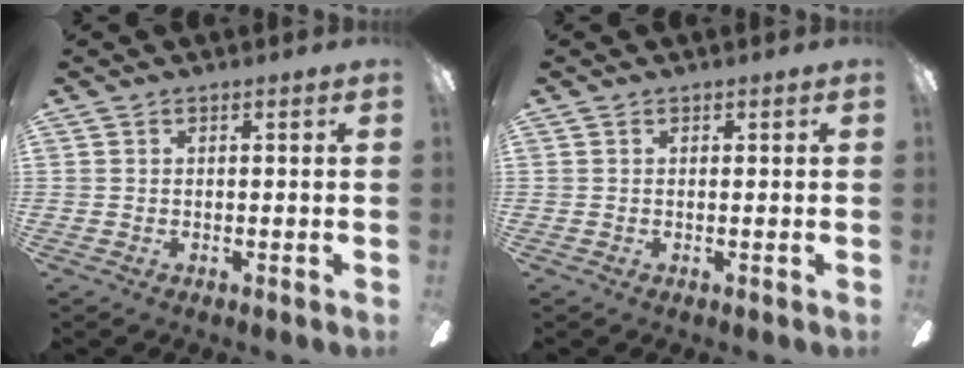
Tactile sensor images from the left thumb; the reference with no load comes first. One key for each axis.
{"total": 0.0}